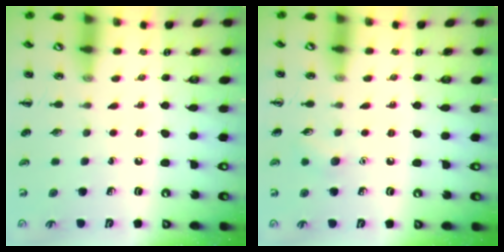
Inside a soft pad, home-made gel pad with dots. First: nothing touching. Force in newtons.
{"total": 5.7, "press": 5.4, "slide": 1.8}